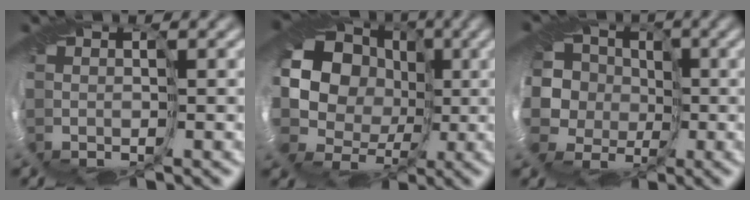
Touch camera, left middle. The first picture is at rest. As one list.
[{"total": 15.2, "force": [-1.0, 13.6, 6.7], "torque": [-0.129, 0.008, -0.055]}, {"total": 9.3, "force": [-2.9, 8.3, 3.2], "torque": [-0.077, 0.008, -0.095]}]